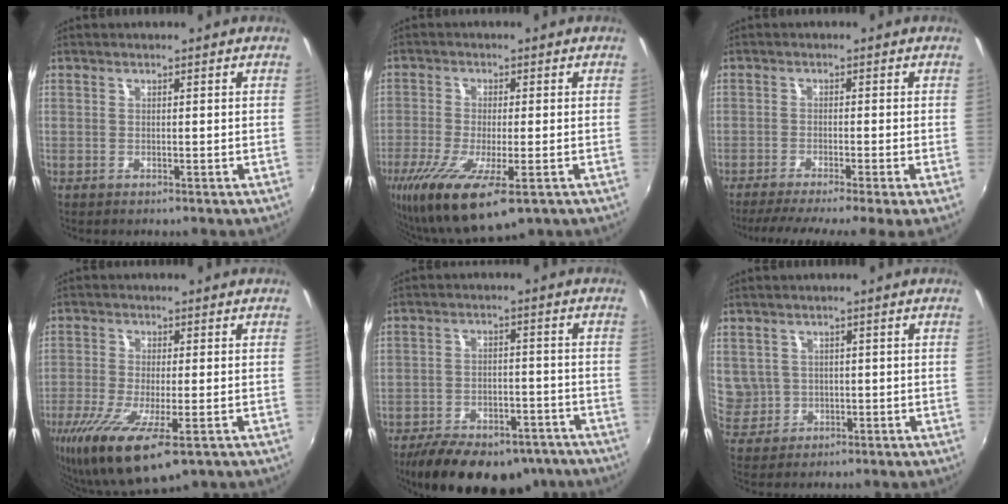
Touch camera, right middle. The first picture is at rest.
{"total": 15.8, "force": [-8.5, 4.8, 12.5], "torque": [-0.258, -0.063, -0.141]}
{"total": 7.7, "force": [-6.0, -1.6, 4.5], "torque": [-0.091, -0.030, -0.098]}
{"total": 15.1, "force": [-8.0, 4.4, 12.1], "torque": [-0.252, -0.062, -0.136]}
{"total": 20.0, "force": [-15.0, 9.0, 9.7], "torque": [-0.195, -0.010, -0.200]}
{"total": 4.6, "force": [0.4, 4.4, 1.0], "torque": [-0.017, 0.004, 0.018]}